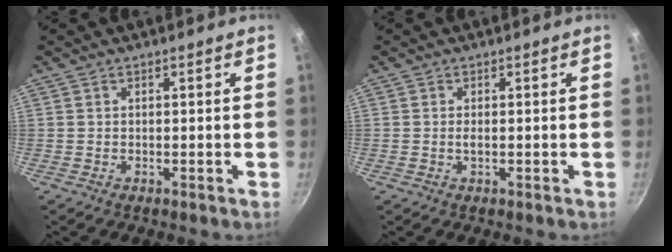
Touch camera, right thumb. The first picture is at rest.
{"total": 0.8, "force": [-0.1, 0.3, 0.8], "torque": [-0.016, 0.000, -0.003]}